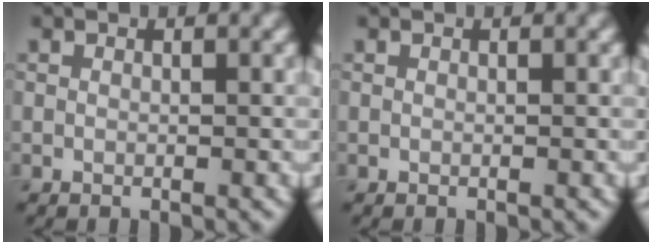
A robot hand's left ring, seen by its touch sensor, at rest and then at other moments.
{"total": 0.0}